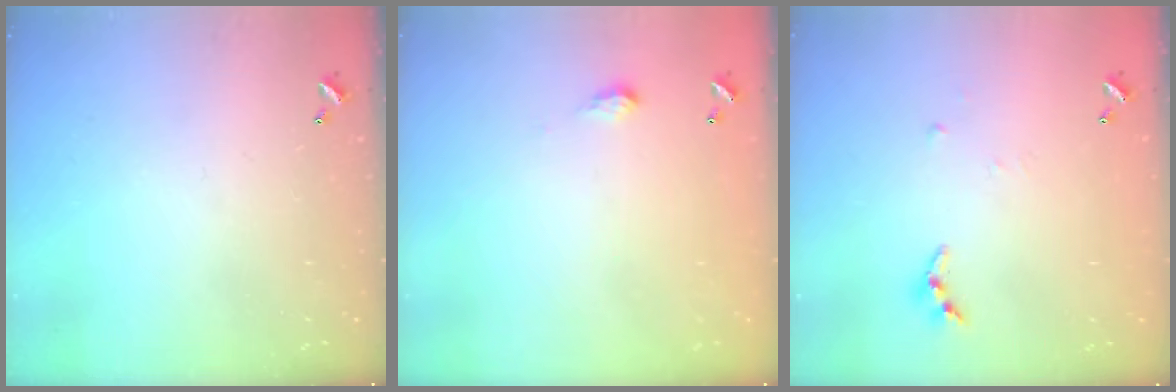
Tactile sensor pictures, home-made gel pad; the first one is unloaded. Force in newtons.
{"total": 2.0, "press": 2.0, "slide": 0.3}
{"total": 4.6, "press": 4.5, "slide": 0.5}